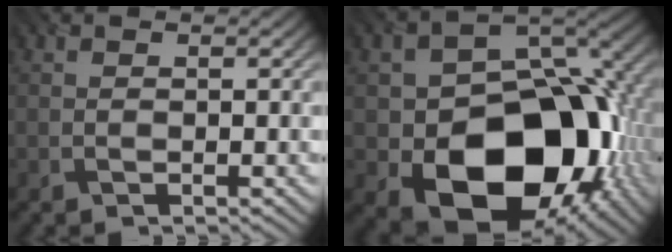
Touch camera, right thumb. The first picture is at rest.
{"total": 17.3, "force": [-4.8, 12.1, 11.4], "torque": [-0.149, -0.043, -0.072]}